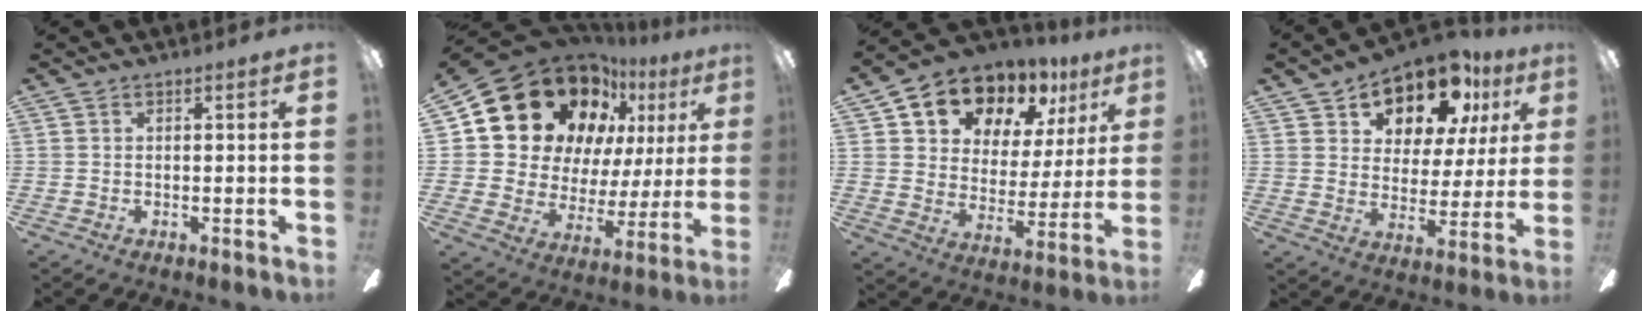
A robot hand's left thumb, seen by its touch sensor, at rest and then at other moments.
{"total": 21.1, "force": [13.2, 13.6, 9.4], "torque": [-0.173, -0.084, 0.259]}
{"total": 13.1, "force": [10.5, 7.3, 3.2], "torque": [-0.067, -0.084, 0.193]}
{"total": 13.3, "force": [10.1, 6.6, 5.4], "torque": [-0.101, -0.067, 0.181]}